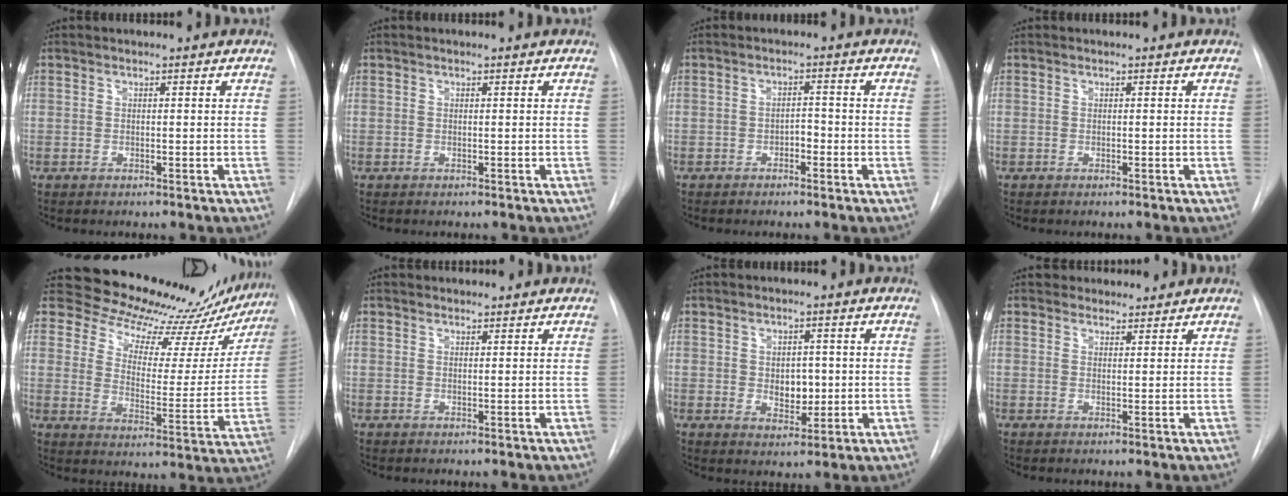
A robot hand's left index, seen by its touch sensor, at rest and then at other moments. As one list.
[{"total": 0.0}, {"total": 2.2, "force": [-1.6, 0.8, 1.1], "torque": [-0.010, 0.000, -0.029]}, {"total": 0.0}, {"total": 22.2, "force": [20.0, 7.4, 6.1], "torque": [-0.081, -0.061, 0.241]}, {"total": 1.1, "force": [1.1, 0.3, -0.1], "torque": [-0.001, 0.010, 0.018]}, {"total": 3.8, "force": [-0.4, 2.6, 2.6], "torque": [-0.032, -0.007, 0.001]}, {"total": 5.1, "force": [4.6, 2.1, 0.3], "torque": [0.005, -0.004, 0.059]}]